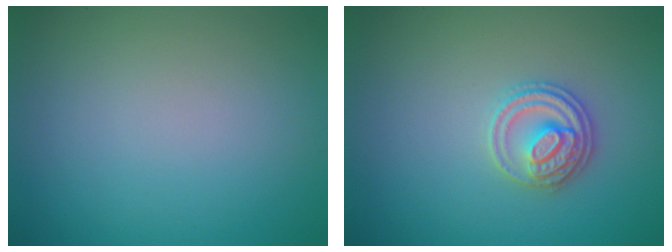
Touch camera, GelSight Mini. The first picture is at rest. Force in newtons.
{"total": 2.8, "press": 2.7, "slide": 0.5}